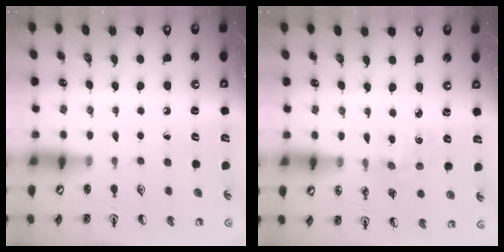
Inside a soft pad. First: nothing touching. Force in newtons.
{"total": 2.6, "press": 2.6, "slide": 0.3}